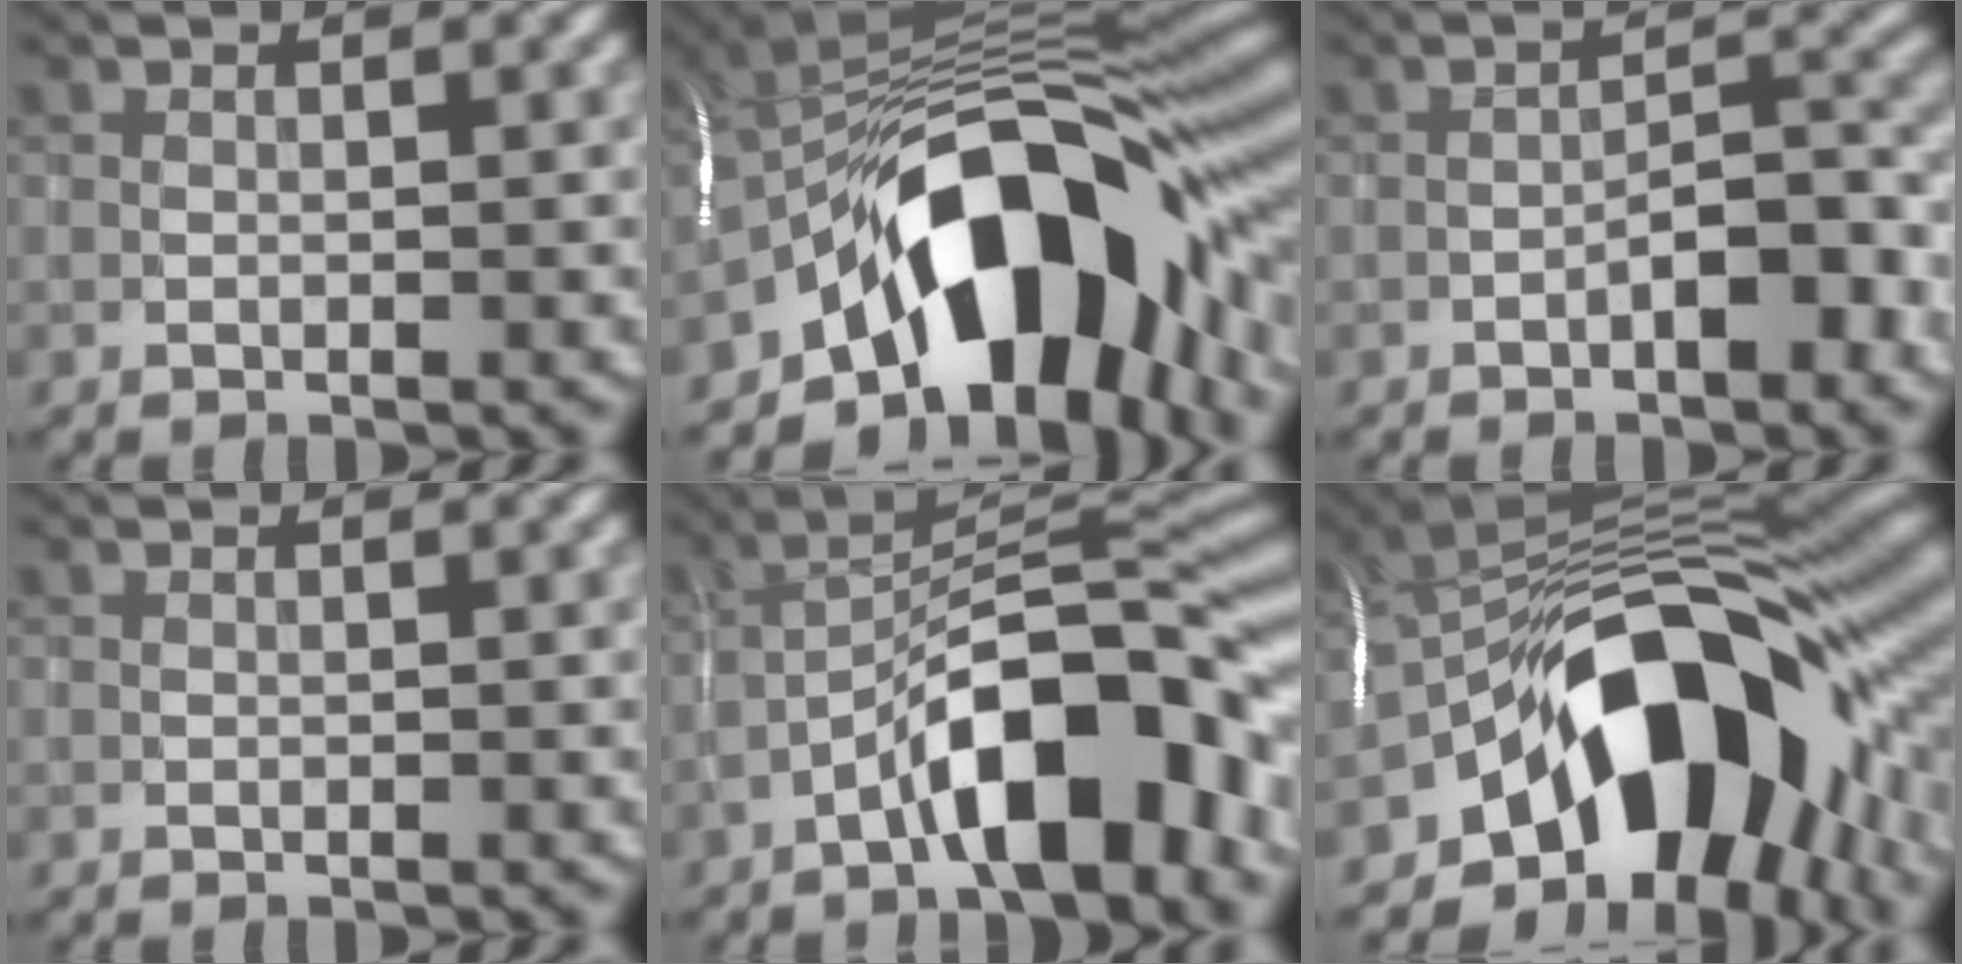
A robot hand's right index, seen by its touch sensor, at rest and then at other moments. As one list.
[{"total": 14.9, "force": [-6.3, 7.1, 11.5], "torque": [-0.155, 0.023, -0.112]}, {"total": 3.7, "force": [-2.0, 1.1, 2.9], "torque": [-0.041, 0.017, -0.033]}, {"total": 0.0}, {"total": 11.3, "force": [-5.7, 3.7, 9.0], "torque": [-0.126, 0.023, -0.102]}, {"total": 14.7, "force": [-6.3, 7.9, 10.7], "torque": [-0.140, 0.017, -0.114]}]